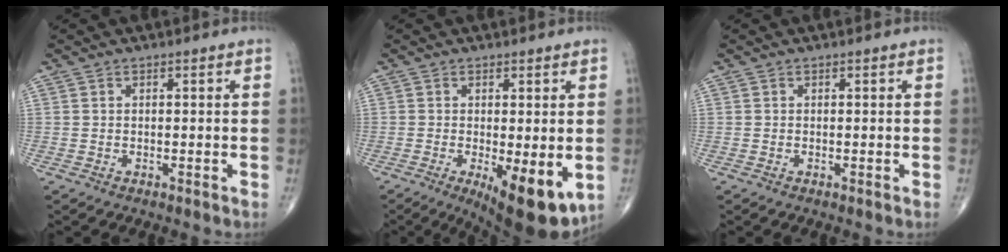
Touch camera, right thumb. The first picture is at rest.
{"total": 10.5, "force": [-2.8, 3.4, 9.5], "torque": [-0.133, -0.024, -0.032]}
{"total": 0.0}